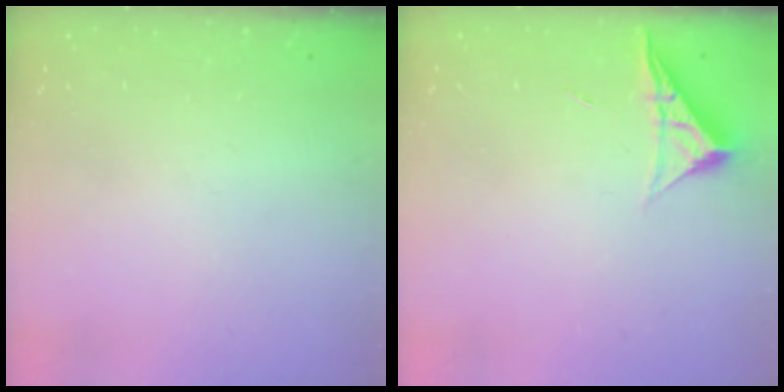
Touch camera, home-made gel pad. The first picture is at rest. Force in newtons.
{"total": 4.7, "press": 4.7, "slide": 0.7}